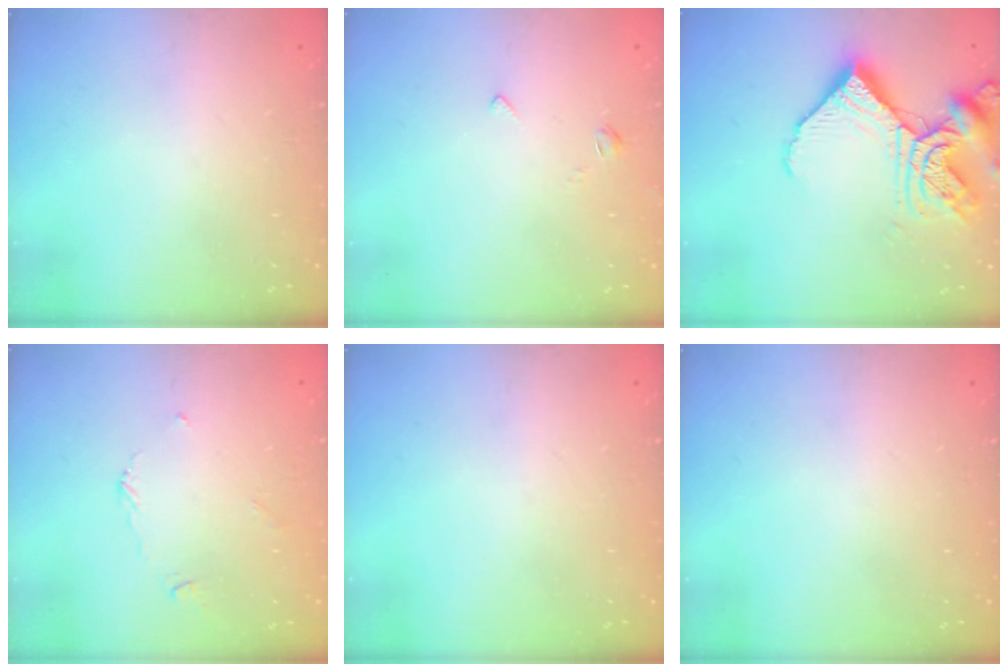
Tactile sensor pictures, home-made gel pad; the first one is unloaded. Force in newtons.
{"total": 2.2, "press": 2.2, "slide": 0.5}
{"total": 17.2, "press": 17.2, "slide": 1.5}
{"total": 2.7, "press": 2.7, "slide": 0.3}
{"total": 0.0}
{"total": 0.0}